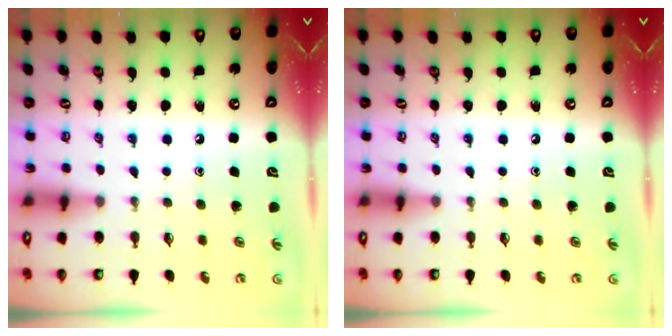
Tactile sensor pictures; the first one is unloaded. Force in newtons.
{"total": 0.0}